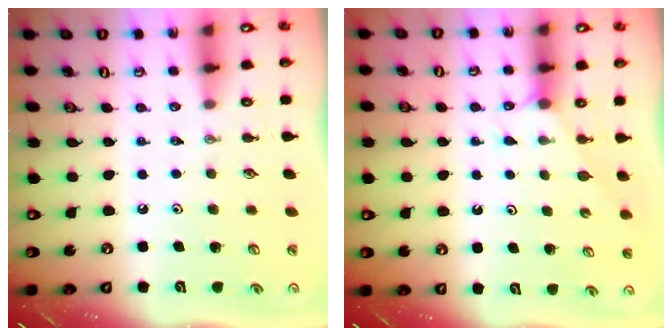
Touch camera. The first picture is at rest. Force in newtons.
{"total": 2.5, "press": 2.5, "slide": 0.4}